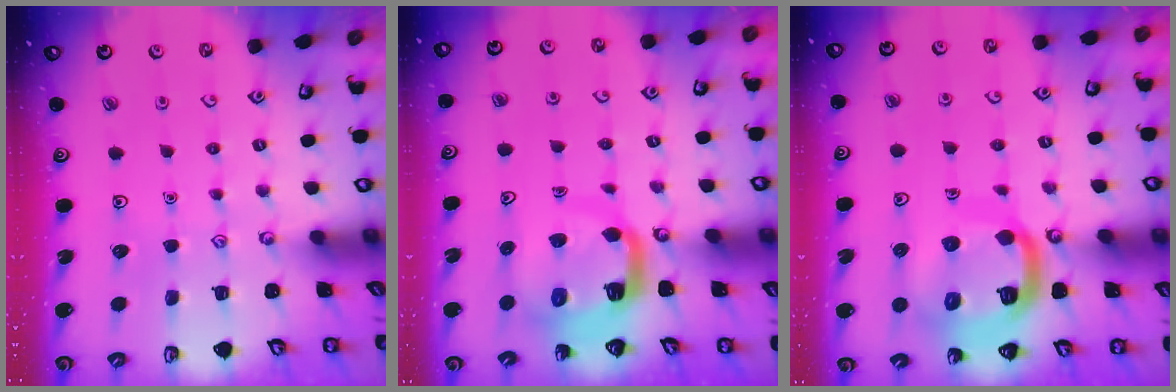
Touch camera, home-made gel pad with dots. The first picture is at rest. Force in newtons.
{"total": 7.6, "press": 7.5, "slide": 1.0}
{"total": 15.6, "press": 15.5, "slide": 1.7}